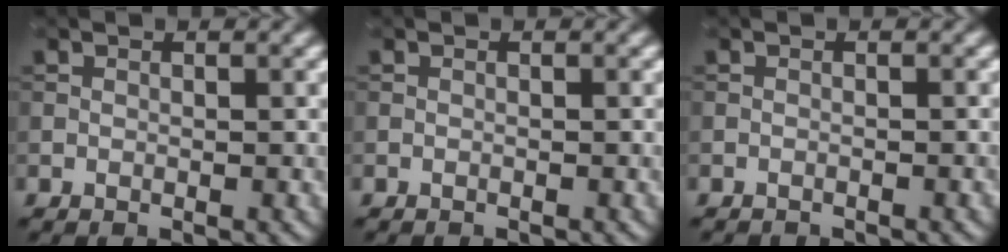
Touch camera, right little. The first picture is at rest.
{"total": 0.8, "force": [-0.8, 0.1, 0.1], "torque": [0.003, -0.003, -0.014]}
{"total": 1.7, "force": [-1.7, 0.2, 0.3], "torque": [0.005, -0.006, -0.026]}